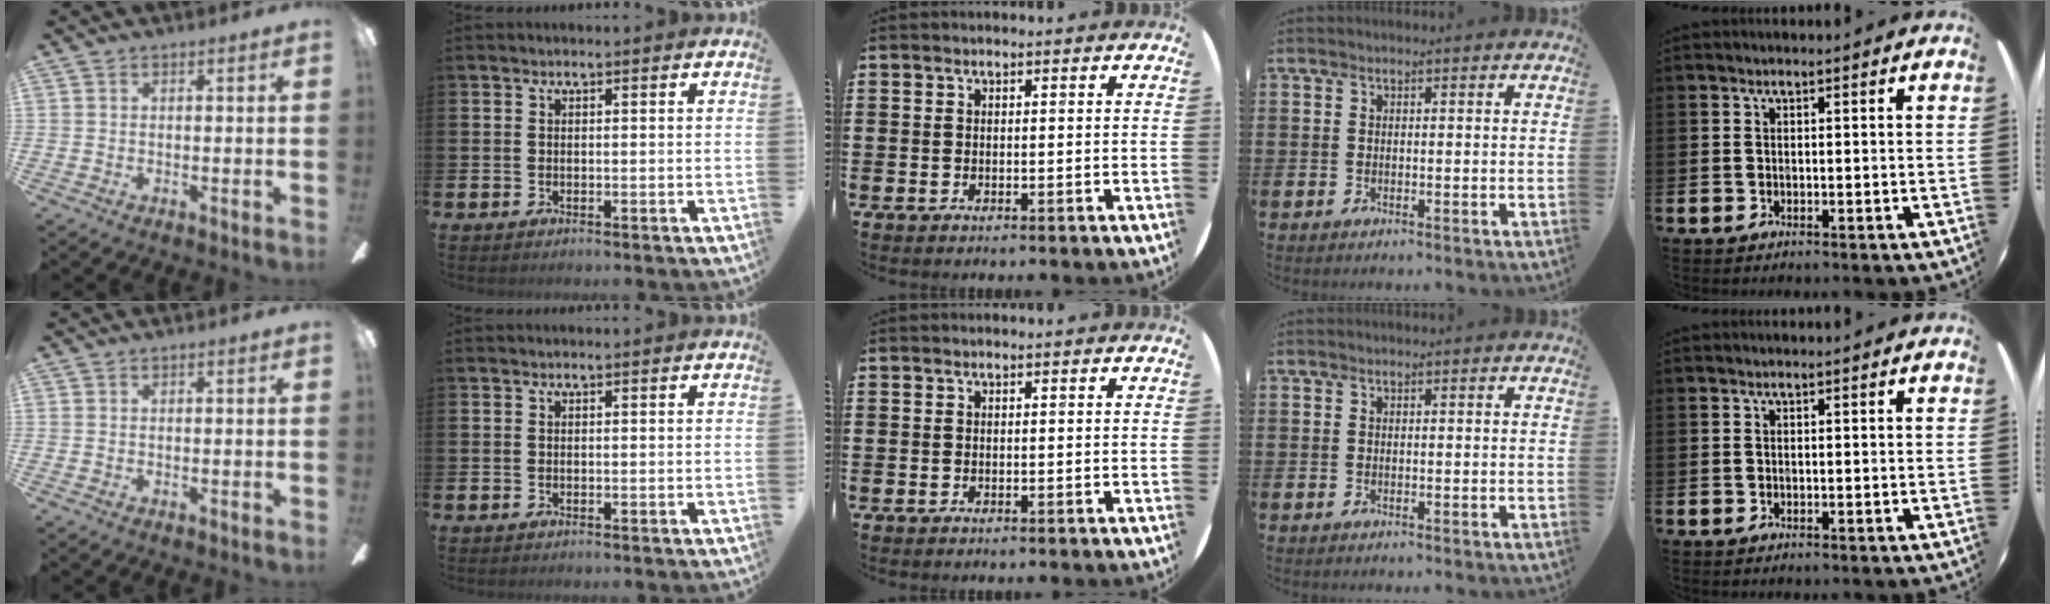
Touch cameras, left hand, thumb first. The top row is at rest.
{}